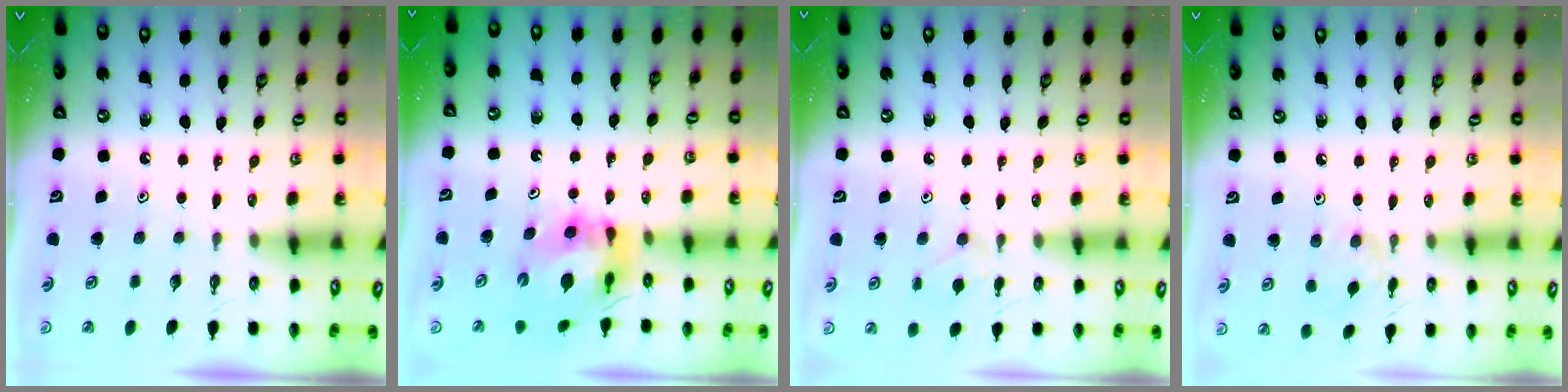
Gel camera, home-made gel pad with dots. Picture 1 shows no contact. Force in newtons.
{"total": 11.6, "press": 11.5, "slide": 1.4}
{"total": 6.6, "press": 6.5, "slide": 1.1}
{"total": 3.0, "press": 3.0, "slide": 0.5}